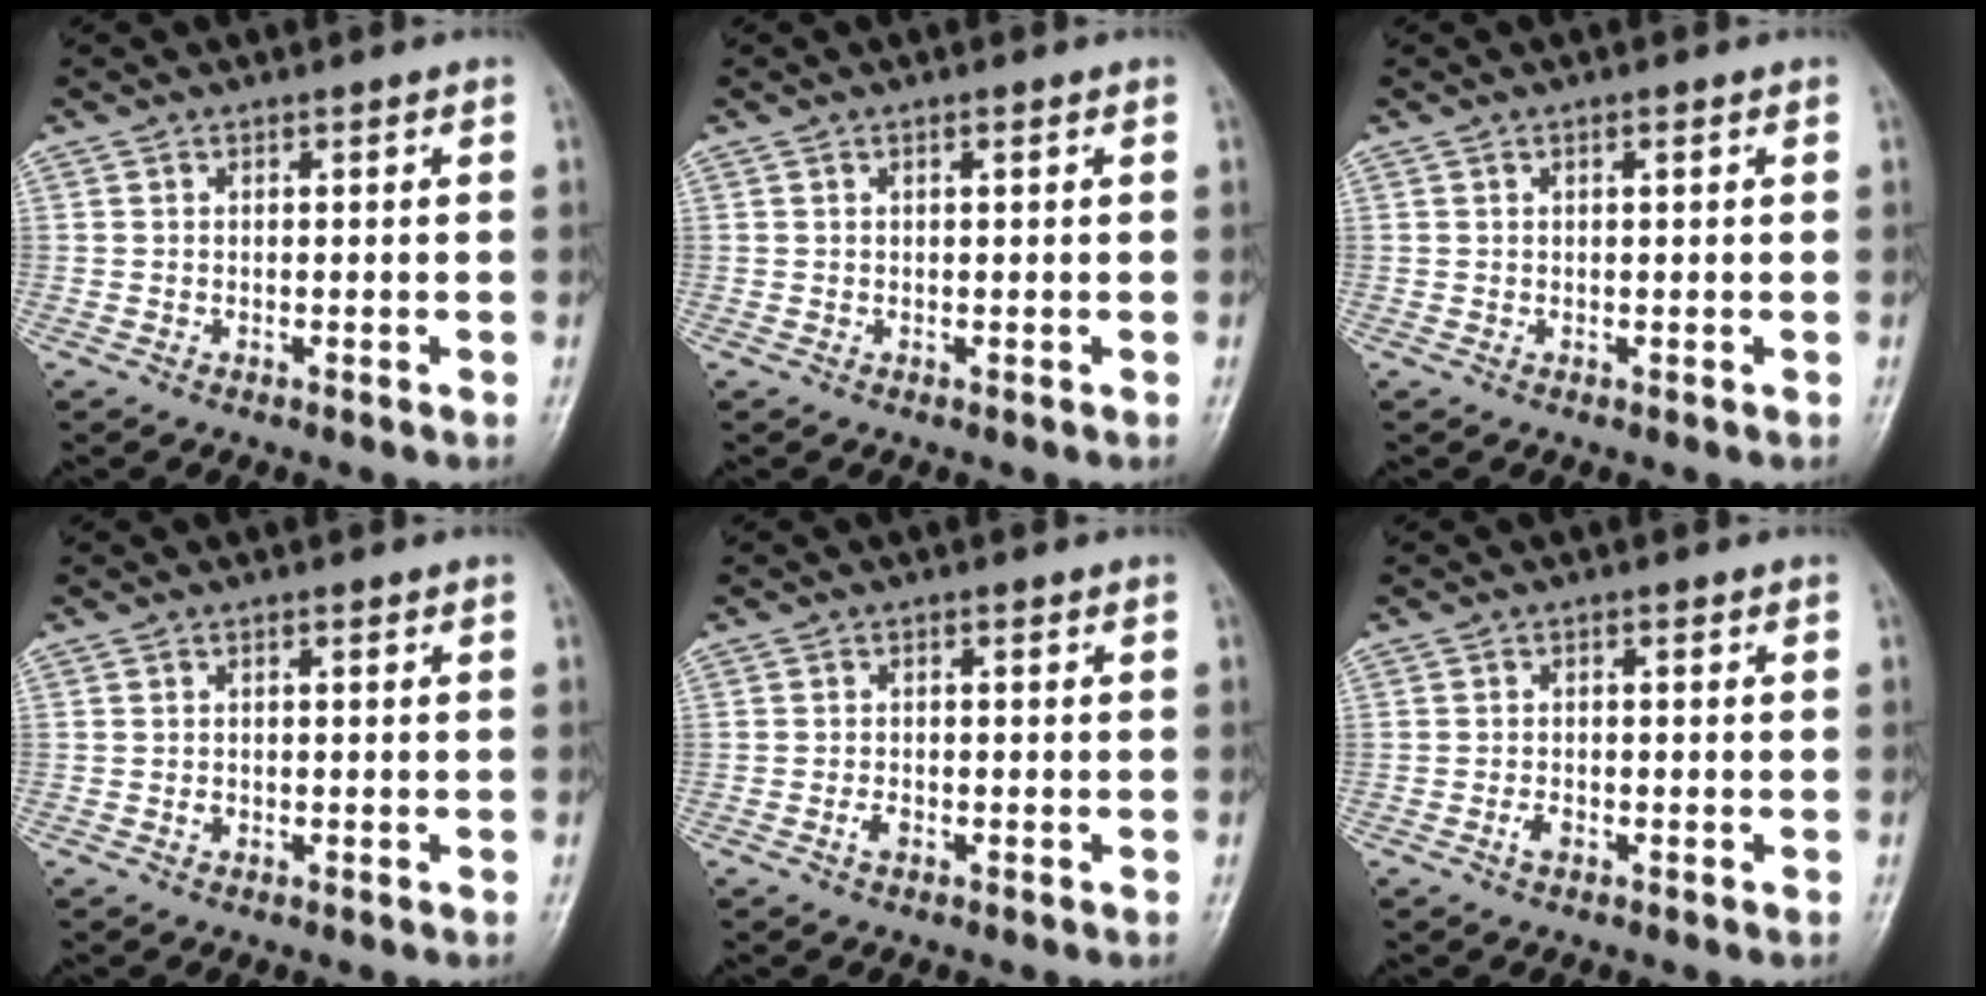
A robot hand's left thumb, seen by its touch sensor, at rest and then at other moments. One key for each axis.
{"total": 0.6, "fx": 0.3, "fy": 0.2, "fz": 0.6, "tx": -0.012, "ty": 0.001, "tz": 0.004}
{"total": 0.8, "fx": 0.4, "fy": 0.3, "fz": 0.7, "tx": -0.013, "ty": 0.001, "tz": 0.005}
{"total": 1.0, "fx": -0.2, "fy": 0.8, "fz": 0.6, "tx": -0.003, "ty": 0.002, "tz": -0.004}
{"total": 1.7, "fx": -0.8, "fy": 1.0, "fz": 1.2, "tx": -0.020, "ty": 0.005, "tz": -0.016}
{"total": 1.8, "fx": -0.9, "fy": 1.0, "fz": 1.2, "tx": -0.021, "ty": 0.006, "tz": -0.018}